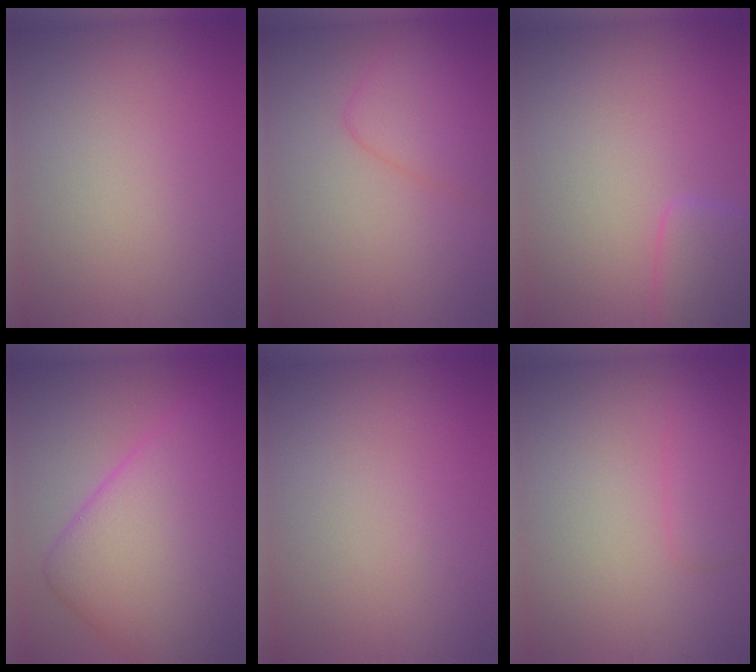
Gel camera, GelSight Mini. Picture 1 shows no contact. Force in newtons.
{"total": 3.6, "press": 3.6, "slide": 0.2}
{"total": 2.6, "press": 2.6, "slide": 0.2}
{"total": 13.3, "press": 13.3, "slide": 0.3}
{"total": 0.0}
{"total": 1.8, "press": 1.8, "slide": 0.2}